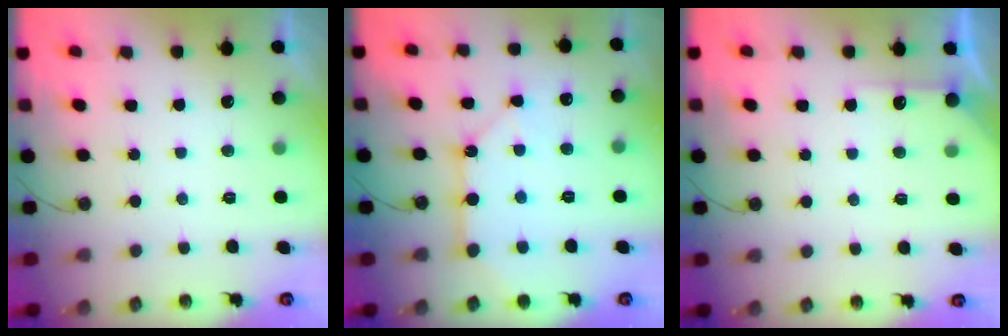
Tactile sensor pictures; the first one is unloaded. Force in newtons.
{"total": 11.1, "press": 11.1, "slide": 1.1}
{"total": 5.4, "press": 5.4, "slide": 0.6}